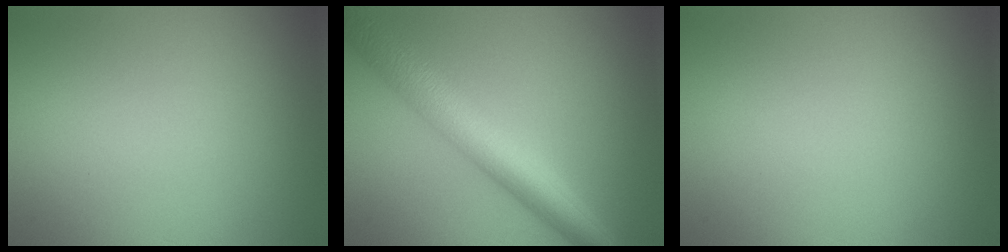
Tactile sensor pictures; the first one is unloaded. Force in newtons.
{"total": 7.2, "press": 7.2, "slide": 0.1}
{"total": 0.0}